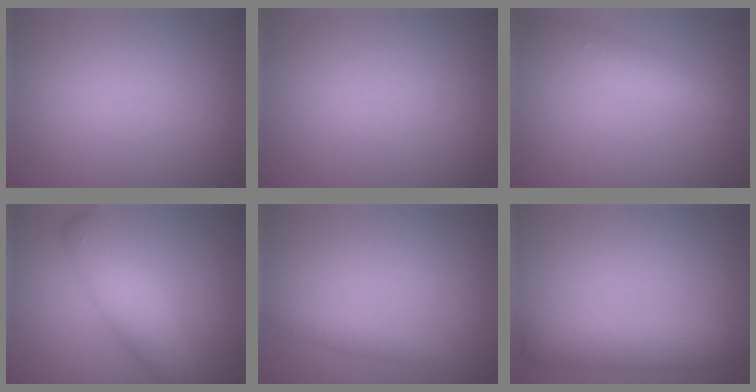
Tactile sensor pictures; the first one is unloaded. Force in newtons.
{"total": 0.0}
{"total": 2.9, "press": 2.9, "slide": 0.1}
{"total": 4.0, "press": 4.0, "slide": 0.1}
{"total": 1.2, "press": 1.2, "slide": 0.1}
{"total": 3.5, "press": 3.5, "slide": 0.1}